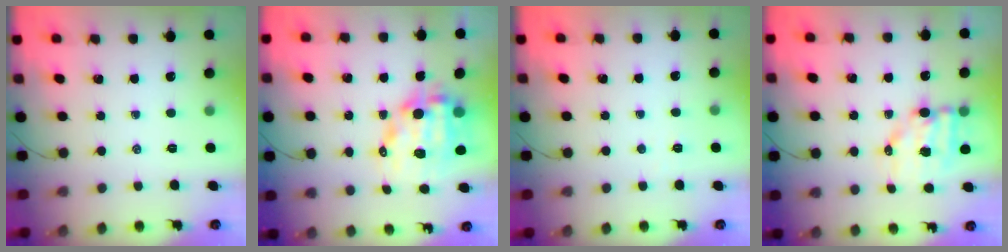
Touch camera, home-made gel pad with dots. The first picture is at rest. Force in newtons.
{"total": 12.3, "press": 11.9, "slide": 3.0}
{"total": 1.9, "press": 1.8, "slide": 0.6}
{"total": 9.0, "press": 8.9, "slide": 1.1}